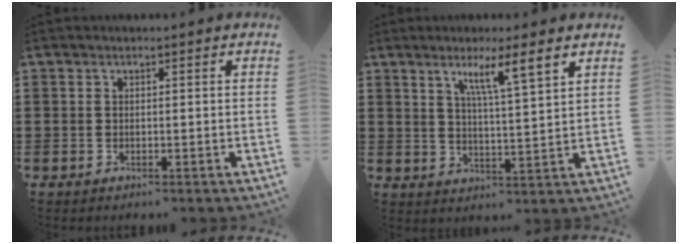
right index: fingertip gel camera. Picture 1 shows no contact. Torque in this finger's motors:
{"motor_torque": [0.71, 0.63, 0.20, 0.11]}